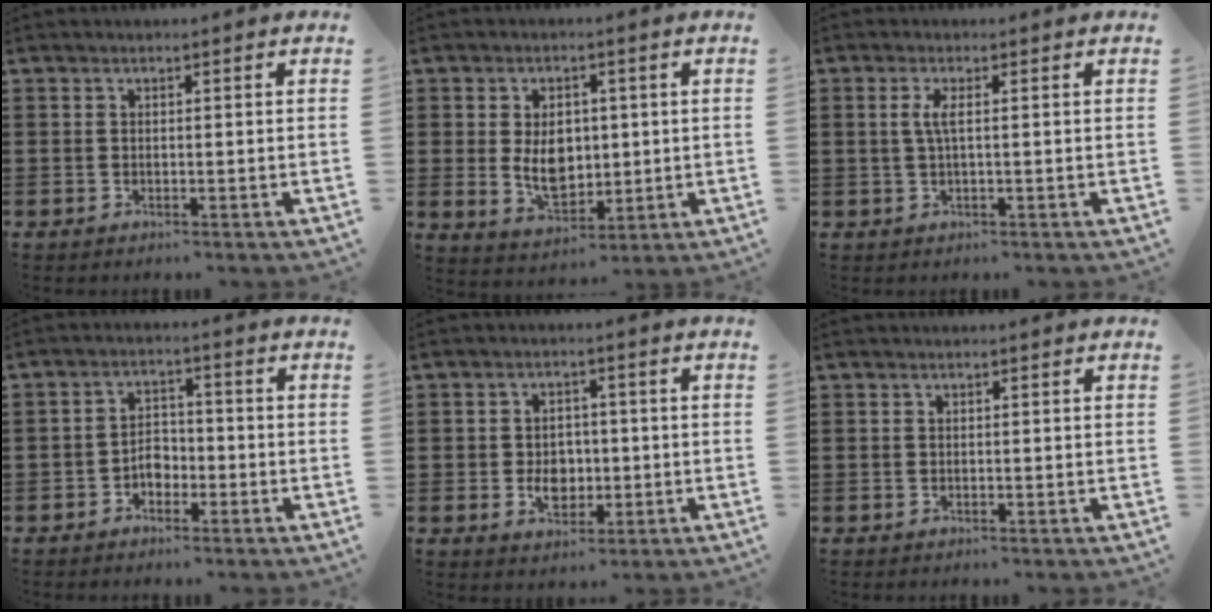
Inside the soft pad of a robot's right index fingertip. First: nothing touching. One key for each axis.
{"total": 6.8, "fx": 0.3, "fy": 4.6, "fz": 4.9, "tx": -0.077, "ty": 0.004, "tz": 0.002}
{"total": 2.4, "fx": 0.2, "fy": 0.2, "fz": 2.3, "tx": -0.054, "ty": -0.007, "tz": 0.000}
{"total": 3.1, "fx": -1.6, "fy": 2.1, "fz": 1.6, "tx": -0.035, "ty": 0.006, "tz": -0.033}
{"total": 4.7, "fx": -0.8, "fy": 3.5, "fz": 3.0, "tx": -0.056, "ty": 0.004, "tz": -0.017}
{"total": 0.0}